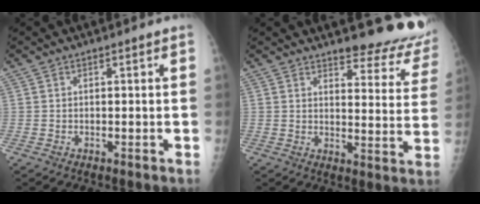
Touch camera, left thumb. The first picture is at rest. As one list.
[{"total": 14.1, "force": [12.7, 3.8, 4.8], "torque": [-0.013, -0.105, 0.136]}]